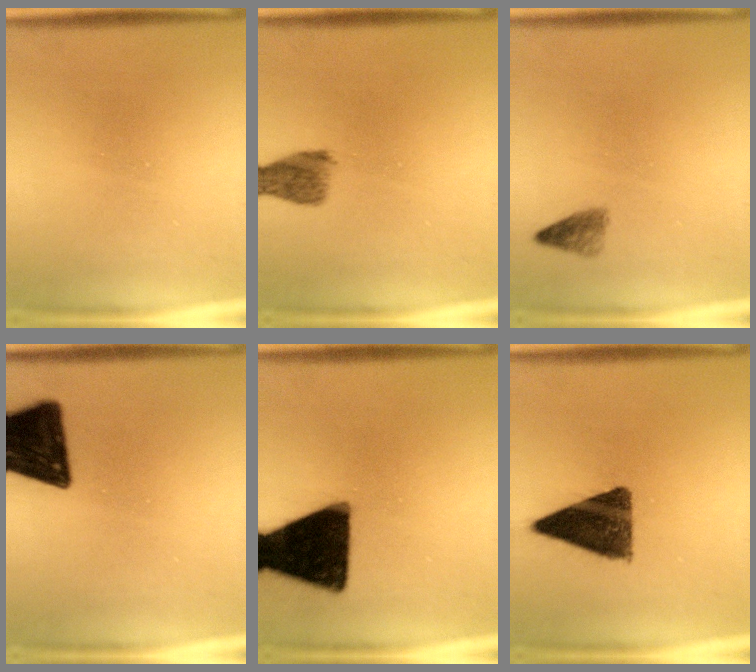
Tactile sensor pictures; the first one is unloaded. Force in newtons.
{"total": 3.9}
{"total": 1.7}
{"total": 17.0}
{"total": 18.3}
{"total": 10.9}